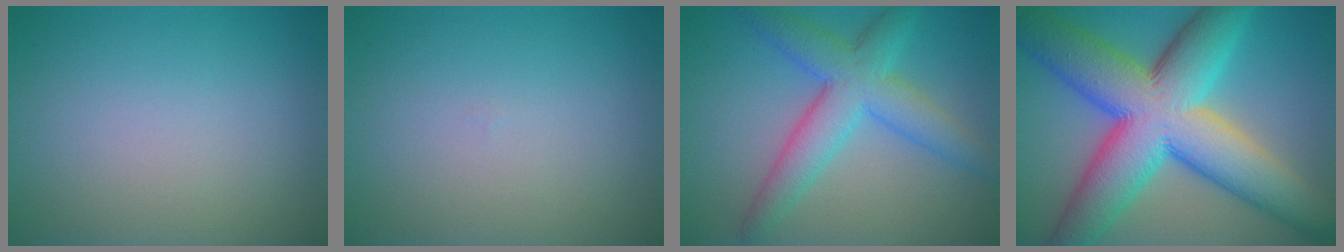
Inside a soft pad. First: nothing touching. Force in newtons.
{"total": 0.0}
{"total": 6.2, "press": 6.2, "slide": 0.2}
{"total": 14.8, "press": 14.8, "slide": 0.4}